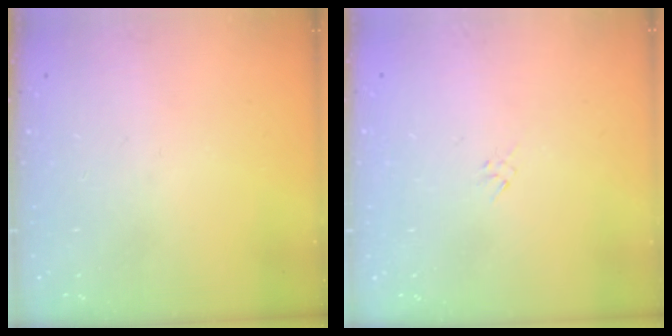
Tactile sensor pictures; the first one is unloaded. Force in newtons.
{"total": 1.3, "press": 1.2, "slide": 0.5}